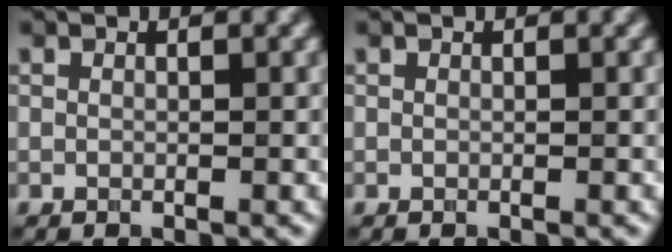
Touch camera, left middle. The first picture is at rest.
{"total": 0.0}